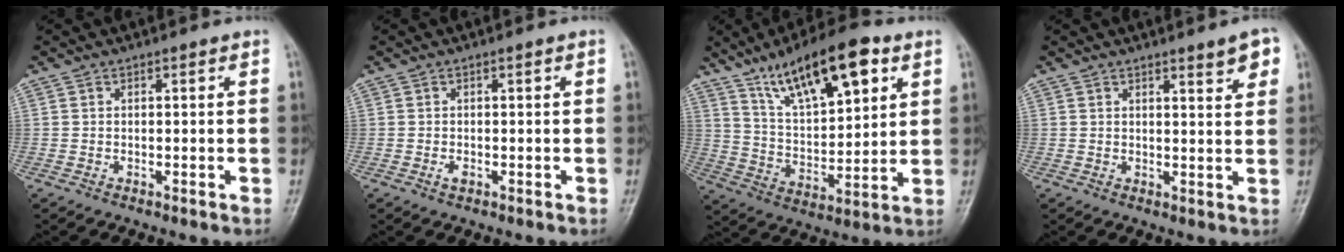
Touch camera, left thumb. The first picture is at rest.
{"total": 1.0, "force": [-0.3, 0.5, 0.8], "torque": [-0.016, 0.001, -0.006]}
{"total": 18.1, "force": [10.0, 6.7, 13.6], "torque": [-0.190, -0.034, 0.175]}
{"total": 4.3, "force": [2.6, 0.9, 3.3], "torque": [-0.035, -0.016, 0.034]}